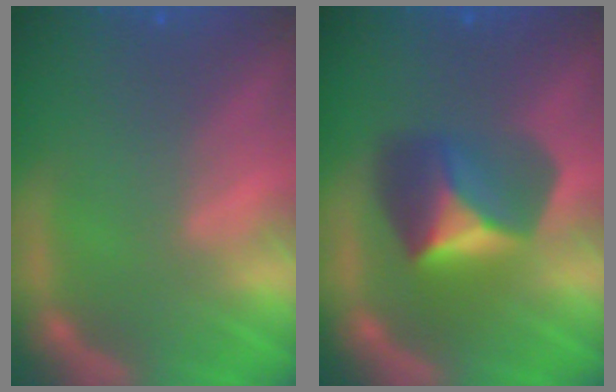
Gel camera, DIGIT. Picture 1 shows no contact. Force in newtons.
{"total": 5.4}